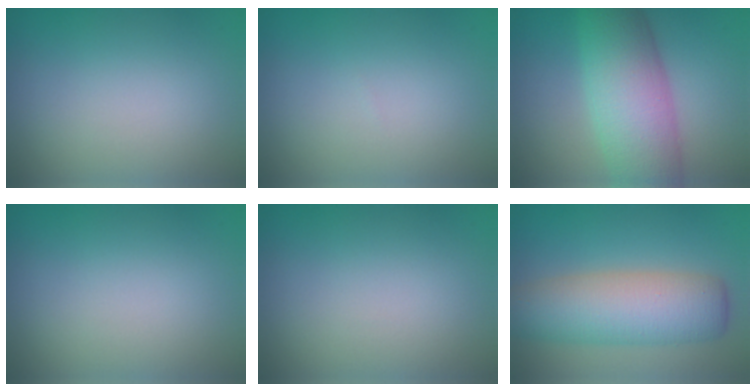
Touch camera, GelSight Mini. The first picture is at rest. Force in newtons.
{"total": 0.0}
{"total": 8.7, "press": 8.7, "slide": 0.1}
{"total": 0.0}
{"total": 0.0}
{"total": 7.6, "press": 7.6, "slide": 0.3}